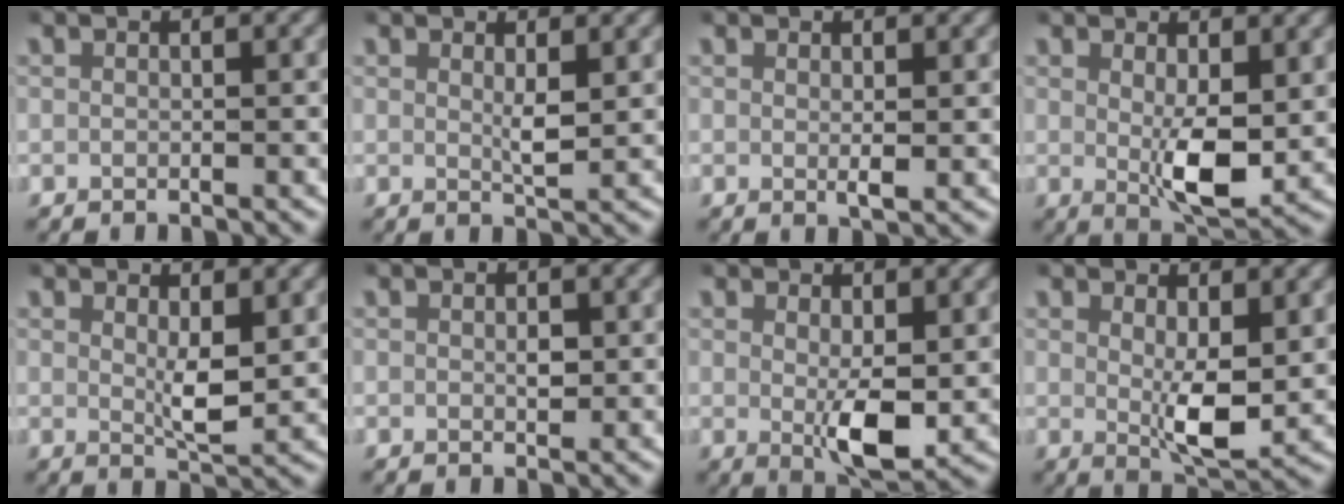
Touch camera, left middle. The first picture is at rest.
{"total": 1.7, "force": [1.0, 0.2, 1.4], "torque": [-0.025, -0.012, 0.019]}
{"total": 1.3, "force": [0.4, 0.2, 1.2], "torque": [-0.021, -0.008, 0.009]}
{"total": 4.7, "force": [0.9, 1.7, 4.3], "torque": [-0.071, -0.023, 0.022]}
{"total": 2.9, "force": [1.5, 0.6, 2.3], "torque": [-0.040, -0.018, 0.031]}
{"total": 1.0, "force": [0.1, 0.7, 0.7], "torque": [-0.013, -0.006, 0.003]}
{"total": 4.0, "force": [0.5, 1.4, 3.7], "torque": [-0.062, -0.021, 0.015]}
{"total": 4.5, "force": [1.5, 1.5, 3.9], "torque": [-0.064, -0.022, 0.030]}